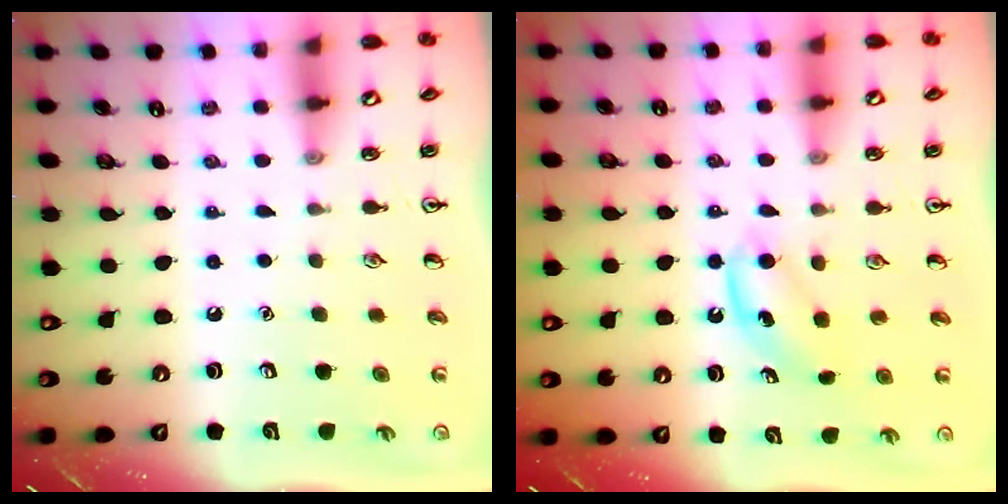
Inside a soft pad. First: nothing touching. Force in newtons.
{"total": 5.6, "press": 5.4, "slide": 1.4}